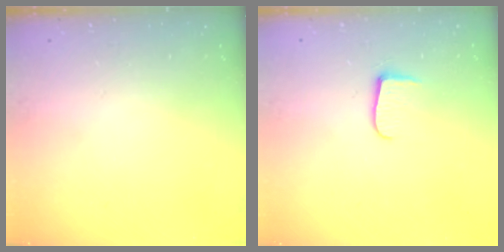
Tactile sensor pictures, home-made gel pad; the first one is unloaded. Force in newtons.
{"total": 6.2, "press": 6.1, "slide": 0.7}